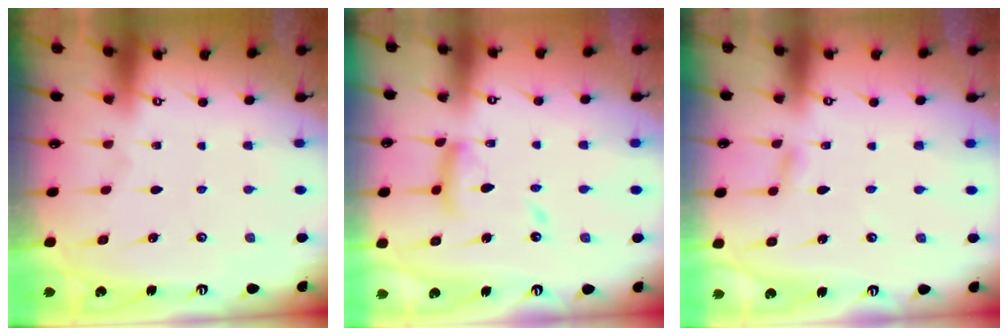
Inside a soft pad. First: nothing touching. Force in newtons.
{"total": 13.0, "press": 13.0, "slide": 1.1}
{"total": 3.0, "press": 2.9, "slide": 0.4}